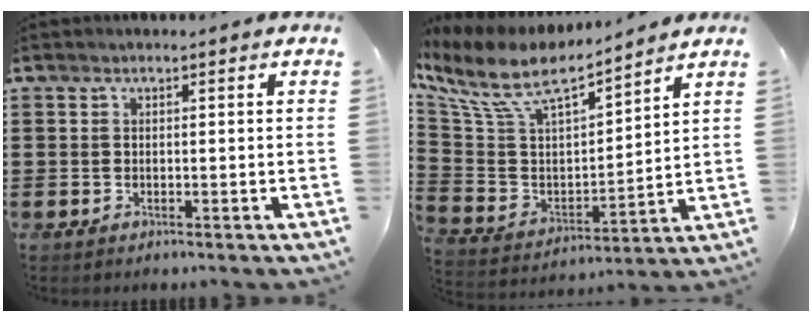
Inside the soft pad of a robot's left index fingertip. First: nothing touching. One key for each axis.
{"total": 9.5, "fx": 7.3, "fy": 3.1, "fz": 5.3, "tx": -0.132, "ty": -0.043, "tz": 0.127}